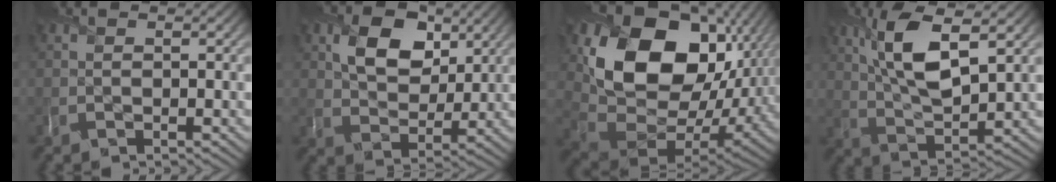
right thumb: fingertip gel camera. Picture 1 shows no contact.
{"total": 8.2, "force": [3.4, 5.6, 5.0], "torque": [-0.096, -0.007, 0.053]}
{"total": 18.4, "force": [5.9, 13.4, 11.2], "torque": [-0.228, -0.017, 0.132]}
{"total": 9.9, "force": [4.1, 3.4, 8.3], "torque": [-0.172, 0.003, 0.079]}